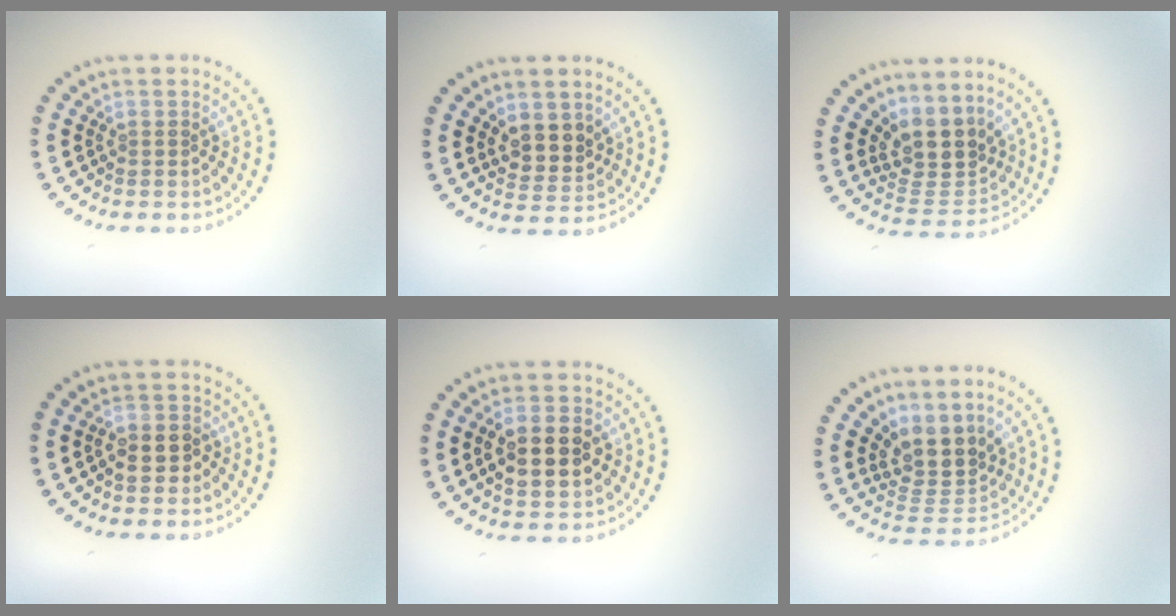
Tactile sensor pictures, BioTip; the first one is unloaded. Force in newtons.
{"total": 2.7, "press": 2.3, "slide": 1.3}
{"total": 4.0, "press": 3.2, "slide": 2.4}
{"total": 2.1, "press": 2.0, "slide": 0.7}
{"total": 5.2, "press": 5.2, "slide": 0.3}
{"total": 4.1, "press": 3.2, "slide": 2.5}